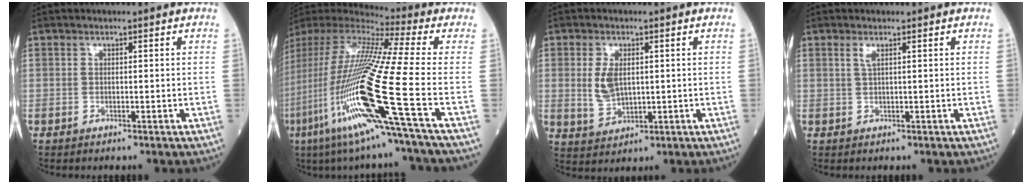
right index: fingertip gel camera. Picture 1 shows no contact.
{"total": 26.4, "force": [-9.6, -0.9, 24.6], "torque": [-0.519, -0.050, -0.194]}
{"total": 4.9, "force": [0.6, 2.8, 4.0], "torque": [-0.091, 0.001, 0.019]}
{"total": 0.9, "force": [0.4, 0.0, 0.8], "torque": [-0.027, 0.004, 0.007]}